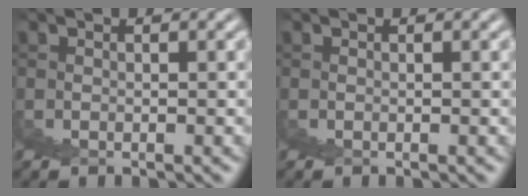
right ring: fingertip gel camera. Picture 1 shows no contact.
{"total": 0.0}